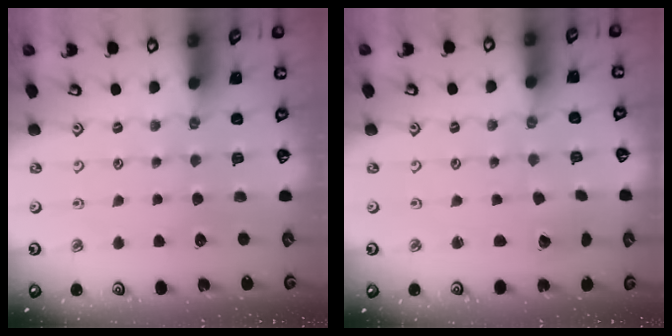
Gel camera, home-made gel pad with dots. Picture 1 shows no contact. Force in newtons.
{"total": 1.7, "press": 1.7, "slide": 0.2}